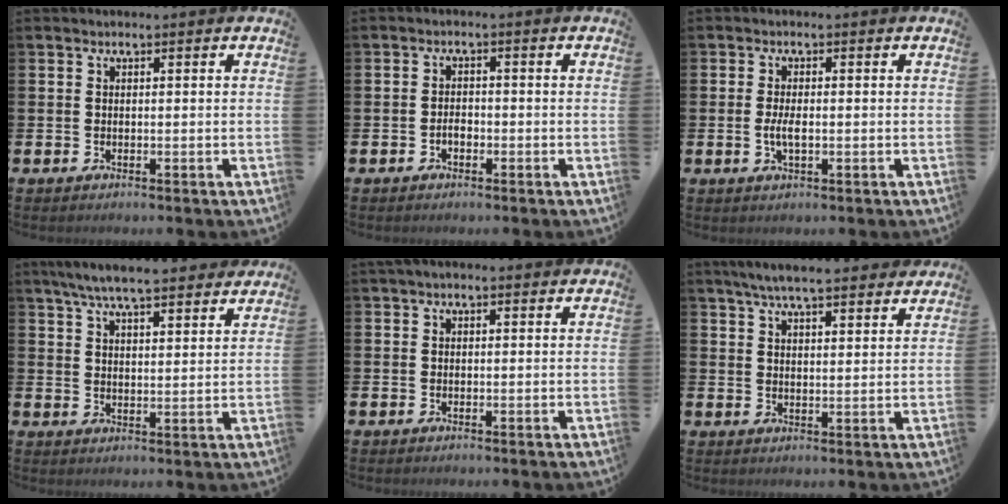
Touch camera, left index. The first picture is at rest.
{"total": 1.6, "force": [-0.7, 1.0, 1.0], "torque": [-0.015, 0.001, -0.015]}
{"total": 2.7, "force": [-0.3, 1.0, 2.5], "torque": [-0.040, -0.001, -0.007]}
{"total": 6.8, "force": [6.4, 0.7, 2.3], "torque": [-0.056, -0.027, 0.114]}
{"total": 0.8, "force": [0.5, 0.4, 0.5], "torque": [0.004, 0.001, 0.006]}
{"total": 6.0, "force": [5.6, 0.7, 2.0], "torque": [-0.047, -0.021, 0.101]}